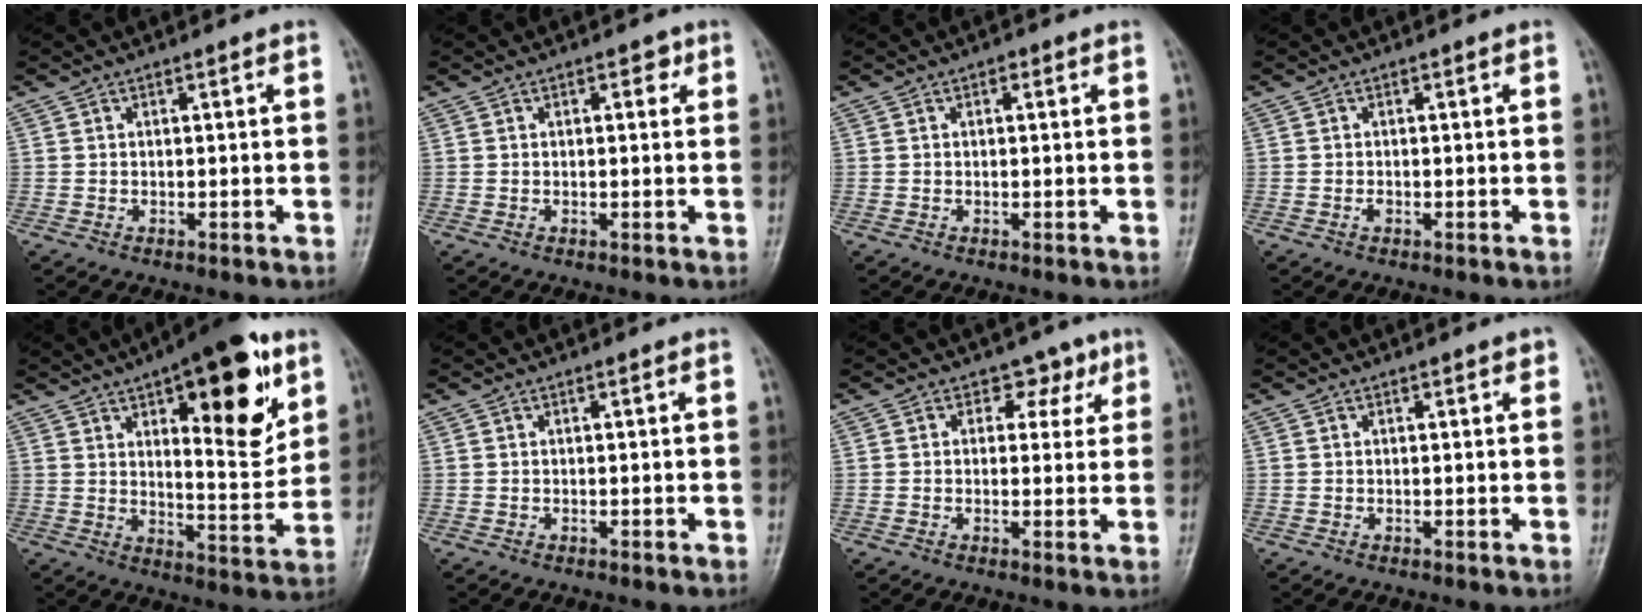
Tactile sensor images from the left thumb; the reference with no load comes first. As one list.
[{"total": 1.8, "force": [0.8, 1.1, 1.2], "torque": [0.000, 0.001, 0.006]}, {"total": 0.9, "force": [0.4, 0.6, 0.6], "torque": [0.000, 0.001, 0.001]}, {"total": 0.6, "force": [-0.3, 0.4, 0.4], "torque": [-0.007, 0.000, -0.007]}, {"total": 20.3, "force": [9.5, 7.7, 16.2], "torque": [-0.182, -0.040, 0.138]}, {"total": 0.0}, {"total": 3.9, "force": [2.0, 3.1, 1.4], "torque": [0.012, -0.005, 0.020]}, {"total": 1.0, "force": [0.6, 0.5, 0.6], "torque": [-0.001, -0.001, 0.004]}]